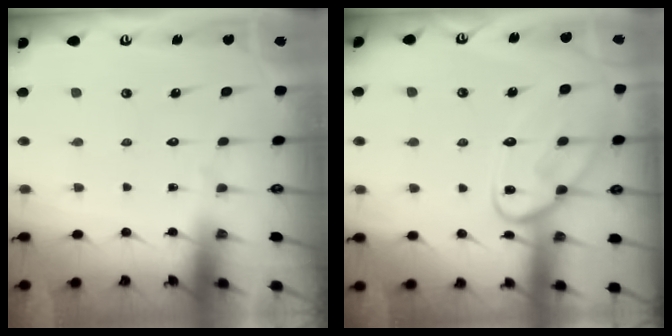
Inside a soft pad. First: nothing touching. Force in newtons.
{"total": 13.0, "press": 13.0, "slide": 1.1}